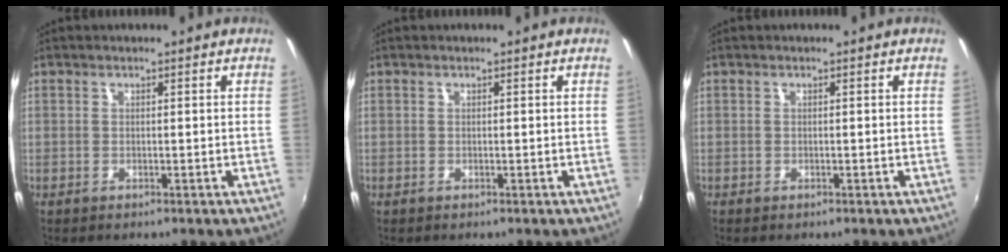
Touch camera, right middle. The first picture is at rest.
{"total": 0.0}
{"total": 0.0}